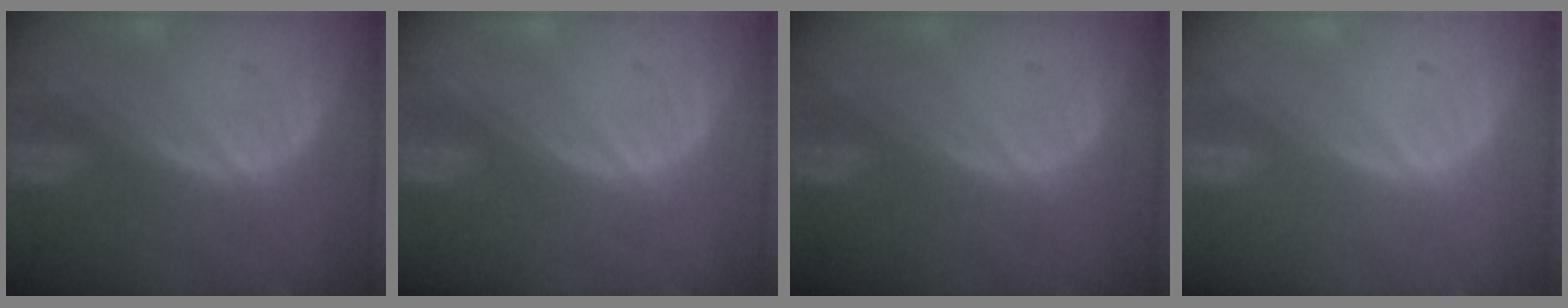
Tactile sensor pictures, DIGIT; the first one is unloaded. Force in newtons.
{"total": 0.0}
{"total": 0.0}
{"total": 0.0}